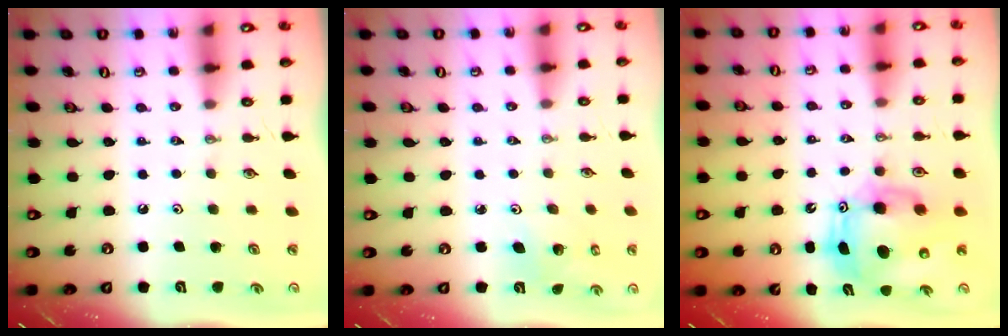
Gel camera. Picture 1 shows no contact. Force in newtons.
{"total": 4.0, "press": 4.0, "slide": 0.4}
{"total": 10.3, "press": 10.1, "slide": 2.0}